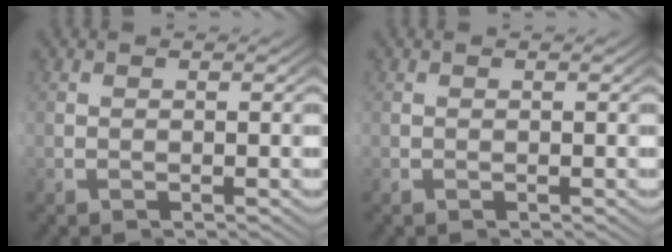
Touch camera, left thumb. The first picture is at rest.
{"total": 0.0}